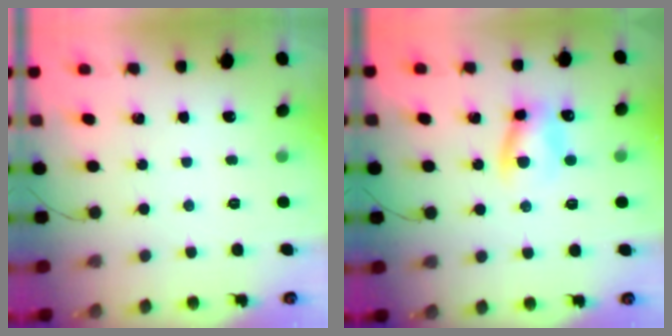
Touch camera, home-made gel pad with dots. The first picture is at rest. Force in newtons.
{"total": 8.3, "press": 8.2, "slide": 1.4}